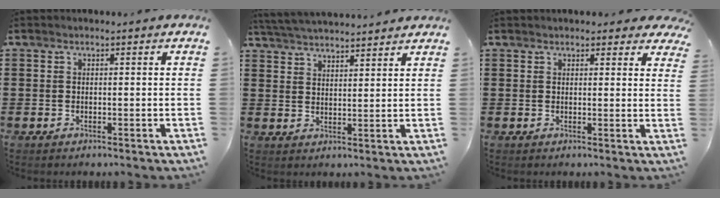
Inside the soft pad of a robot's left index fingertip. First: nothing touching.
{"total": 3.9, "force": [3.8, -0.3, 0.4], "torque": [-0.021, -0.016, 0.068]}
{"total": 2.2, "force": [2.0, 0.6, 0.5], "torque": [-0.008, -0.001, 0.036]}